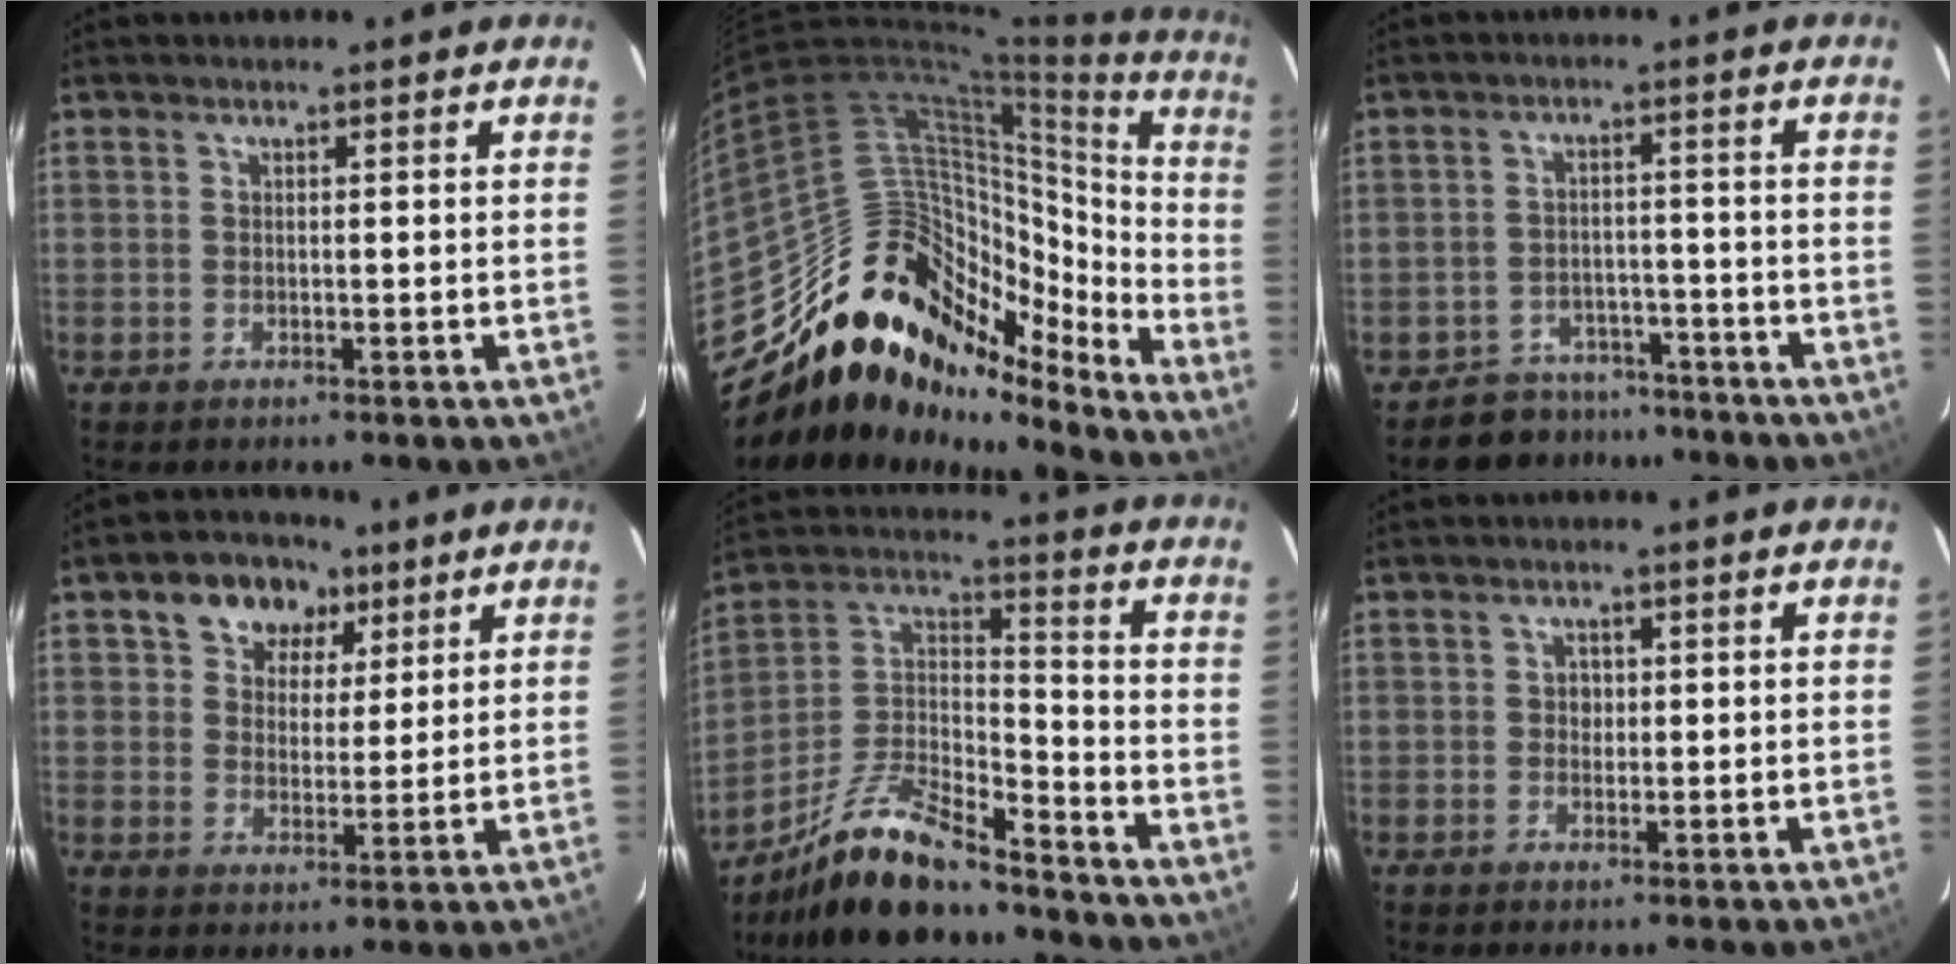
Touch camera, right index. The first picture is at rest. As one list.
[{"total": 20.2, "force": [-14.7, 11.6, 7.6], "torque": [-0.119, 0.051, -0.243]}, {"total": 7.3, "force": [-5.9, 4.3, 0.0], "torque": [-0.009, 0.031, -0.082]}, {"total": 8.8, "force": [4.6, 6.6, 3.5], "torque": [-0.069, 0.024, 0.073]}, {"total": 16.0, "force": [-12.8, 3.9, 8.8], "torque": [-0.197, 0.008, -0.236]}, {"total": 1.6, "force": [0.0, 1.5, 0.3], "torque": [-0.002, 0.005, 0.000]}]